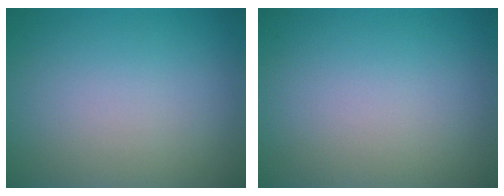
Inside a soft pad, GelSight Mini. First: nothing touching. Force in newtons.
{"total": 0.0}